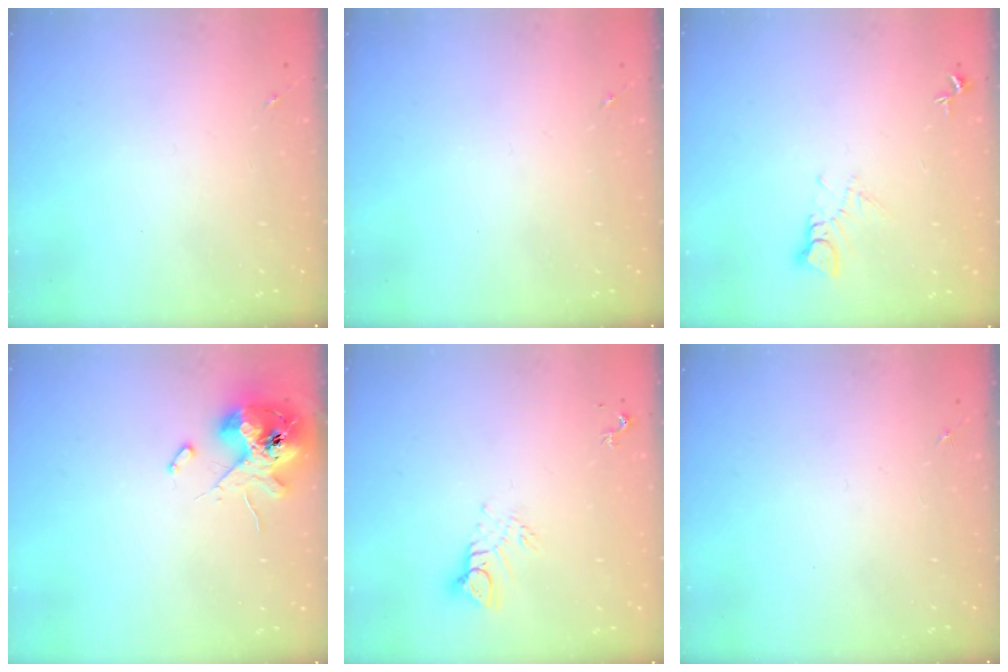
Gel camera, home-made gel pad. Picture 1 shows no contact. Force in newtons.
{"total": 0.0}
{"total": 5.2, "press": 5.2, "slide": 0.3}
{"total": 13.0, "press": 12.8, "slide": 1.9}
{"total": 6.0, "press": 6.0, "slide": 0.2}
{"total": 0.0}